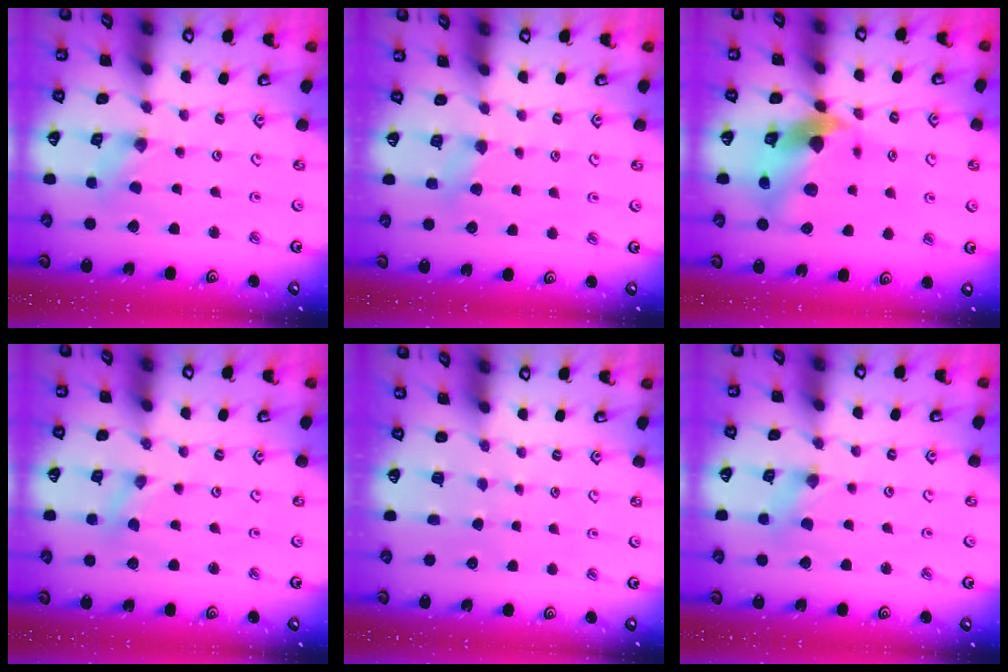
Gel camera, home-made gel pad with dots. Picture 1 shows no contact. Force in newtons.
{"total": 2.9, "press": 2.8, "slide": 0.4}
{"total": 12.0, "press": 11.9, "slide": 1.6}
{"total": 0.0}
{"total": 0.0}
{"total": 0.0}